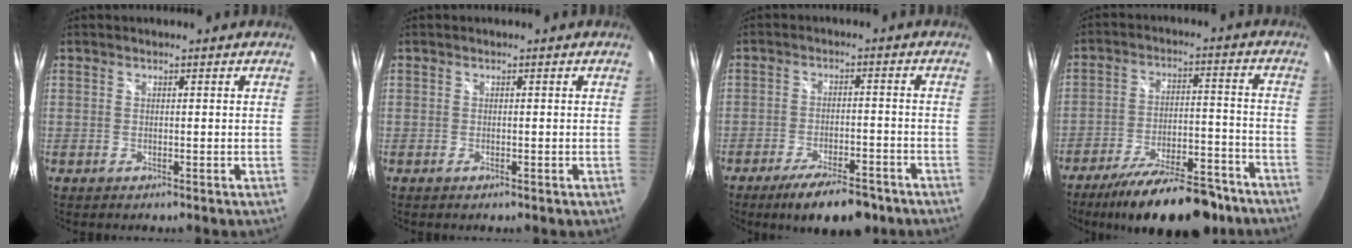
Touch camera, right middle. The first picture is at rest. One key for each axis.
{"total": 0.0}
{"total": 10.9, "fx": -8.2, "fy": 3.1, "fz": 6.5, "tx": -0.130, "ty": -0.016, "tz": -0.125}
{"total": 20.0, "fx": -16.1, "fy": 5.8, "fz": 10.4, "tx": -0.180, "ty": -0.014, "tz": -0.231}